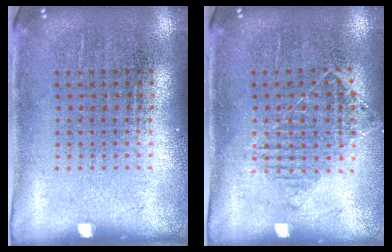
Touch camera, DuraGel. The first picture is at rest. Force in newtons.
{"total": 0.9, "press": 0.9, "slide": 0.2}